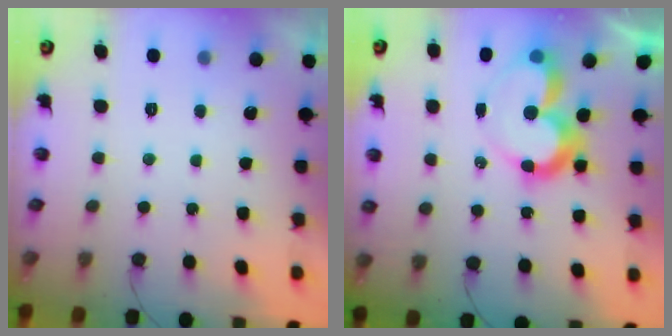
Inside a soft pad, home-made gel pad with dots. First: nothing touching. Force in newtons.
{"total": 11.4, "press": 11.3, "slide": 1.1}